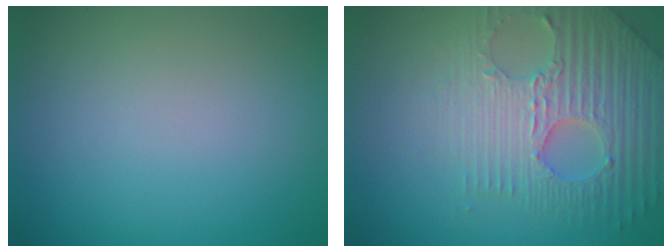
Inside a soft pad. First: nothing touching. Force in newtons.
{"total": 6.4, "press": 5.0, "slide": 3.9}